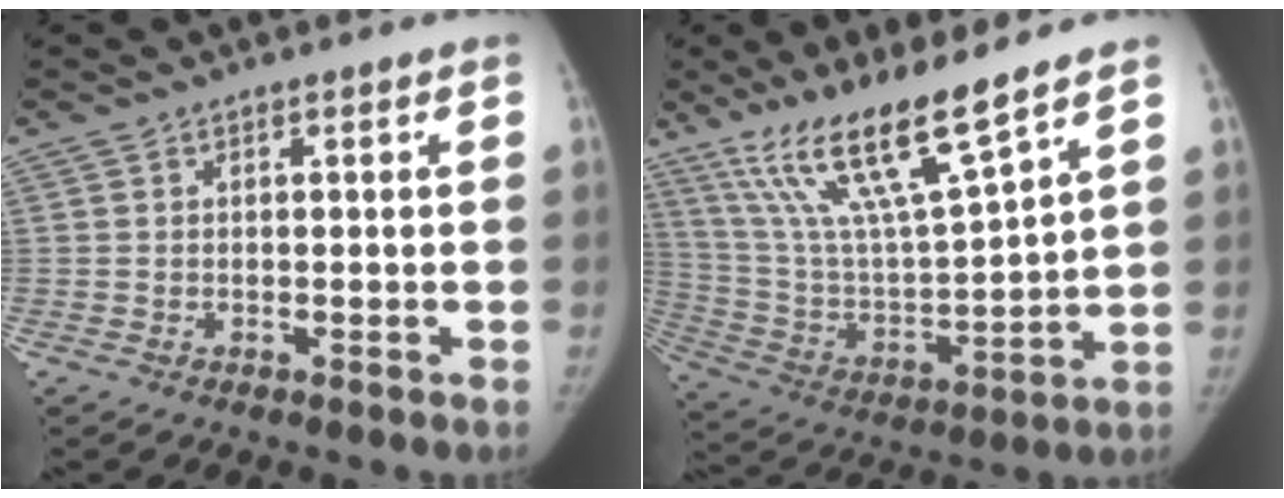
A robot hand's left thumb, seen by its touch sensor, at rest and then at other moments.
{"total": 18.0, "force": [12.6, 2.3, 12.5], "torque": [-0.221, -0.064, 0.248]}